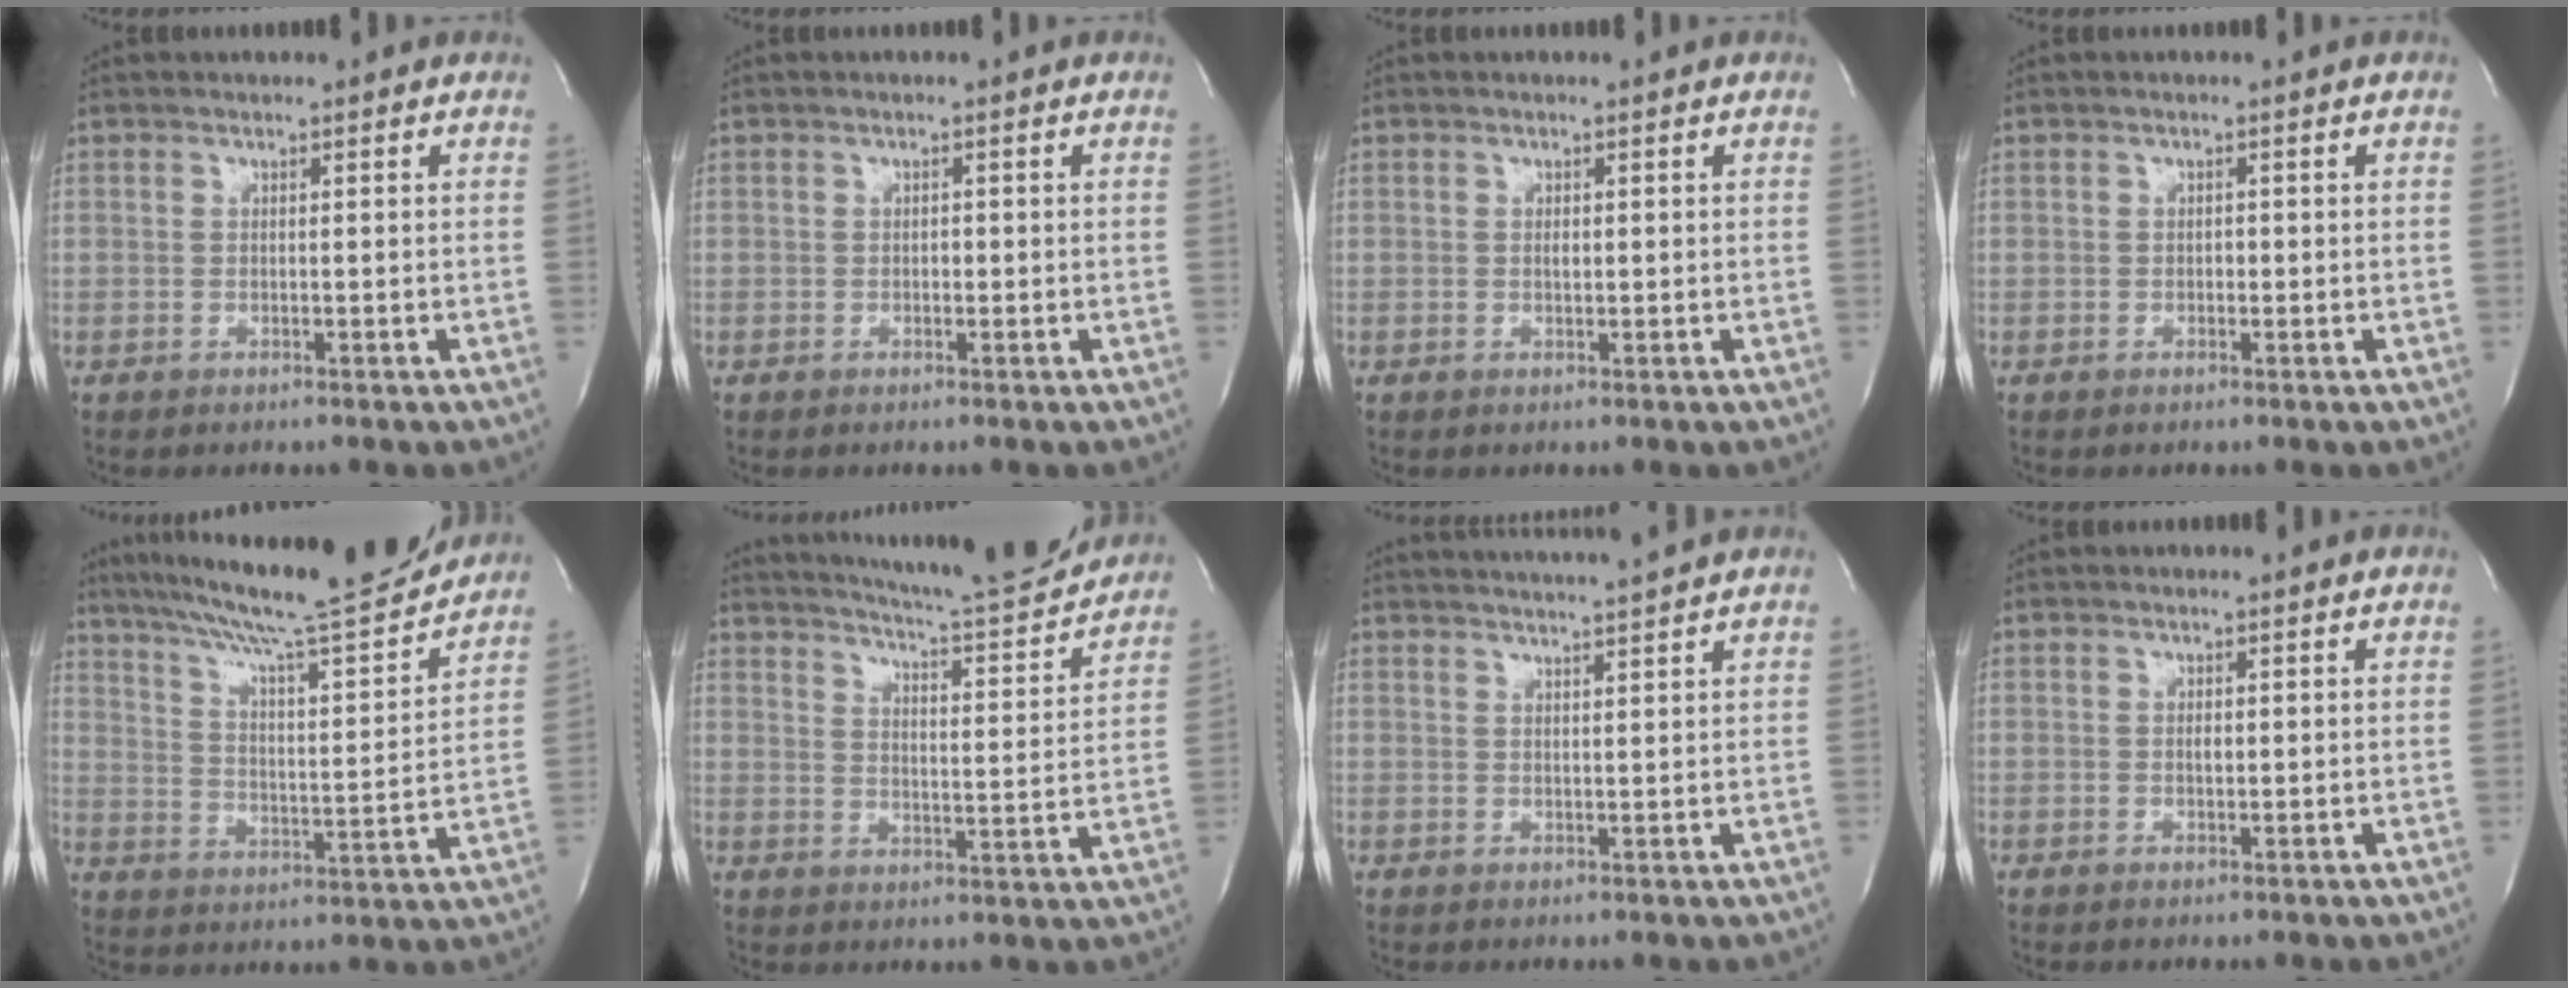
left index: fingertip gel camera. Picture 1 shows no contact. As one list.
[{"total": 0.7, "force": [-0.4, 0.4, 0.3], "torque": [-0.003, -0.002, -0.009]}, {"total": 0.7, "force": [-0.2, 0.3, 0.5], "torque": [-0.012, -0.005, -0.004]}, {"total": 0.7, "force": [-0.5, 0.4, 0.3], "torque": [-0.004, -0.002, -0.010]}, {"total": 20.7, "force": [18.2, 0.8, 9.9], "torque": [-0.171, -0.014, 0.270]}, {"total": 16.6, "force": [15.5, 0.6, 5.9], "torque": [-0.100, -0.036, 0.208]}, {"total": 7.1, "force": [6.4, -1.5, 2.4], "torque": [-0.038, 0.003, 0.088]}, {"total": 0.7, "force": [-0.2, 0.3, 0.6], "torque": [-0.012, -0.005, -0.004]}]